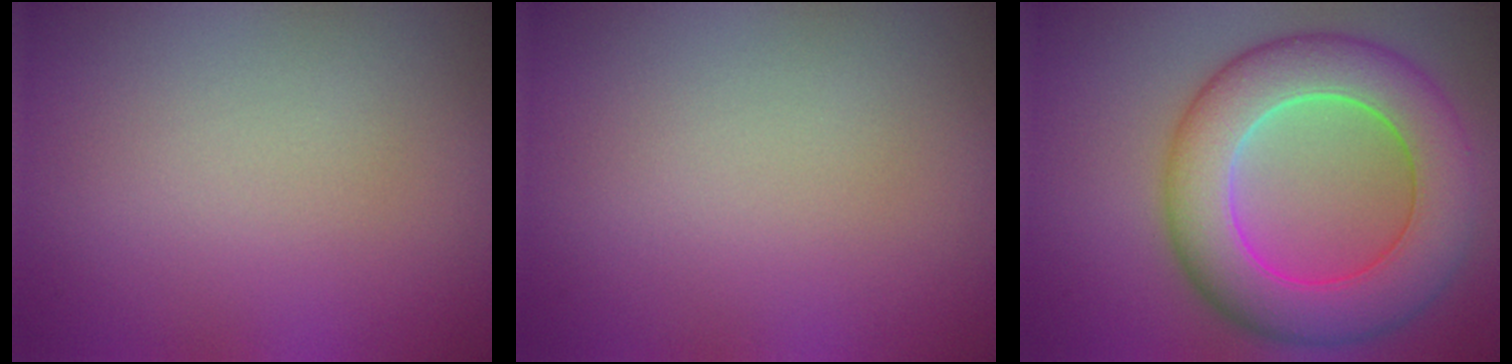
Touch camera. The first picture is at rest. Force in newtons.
{"total": 0.0}
{"total": 9.0, "press": 9.0, "slide": 0.3}